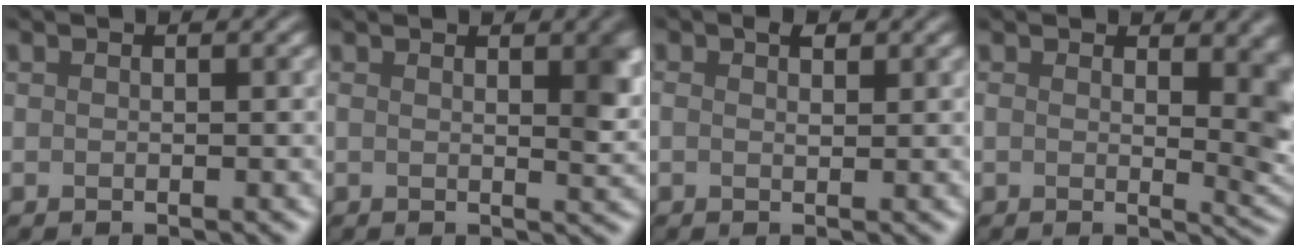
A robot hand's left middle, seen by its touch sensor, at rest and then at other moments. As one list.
[{"total": 3.3, "force": [1.0, 0.5, 3.1], "torque": [-0.025, 0.015, 0.016]}, {"total": 0.9, "force": [0.2, -0.8, -0.3], "torque": [-0.007, 0.002, 0.014]}, {"total": 8.0, "force": [1.6, 2.9, 7.3], "torque": [-0.056, 0.019, 0.022]}]